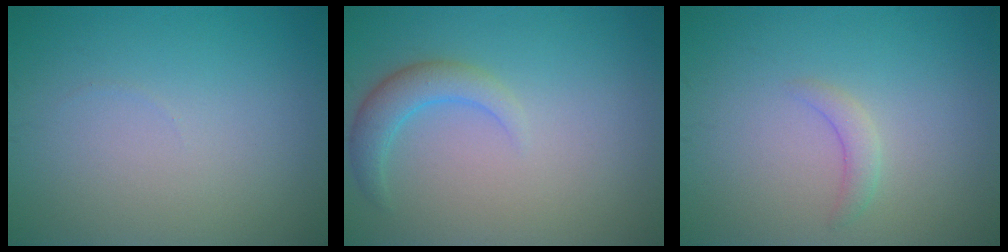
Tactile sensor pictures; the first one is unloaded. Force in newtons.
{"total": 2.8, "press": 2.8, "slide": 0.3}
{"total": 1.3, "press": 1.3, "slide": 0.2}